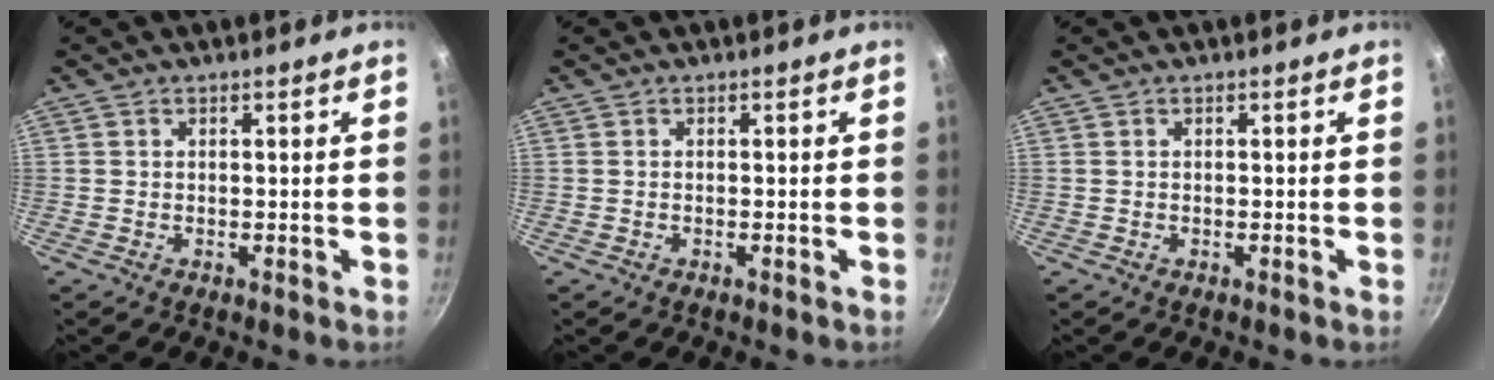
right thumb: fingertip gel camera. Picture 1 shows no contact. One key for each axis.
{"total": 0.0}
{"total": 0.0}